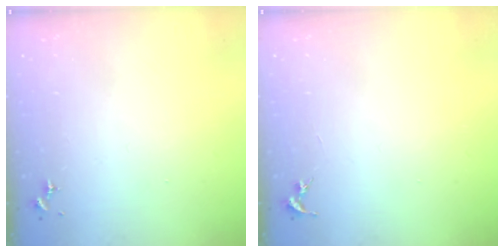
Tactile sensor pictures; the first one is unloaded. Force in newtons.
{"total": 0.0}